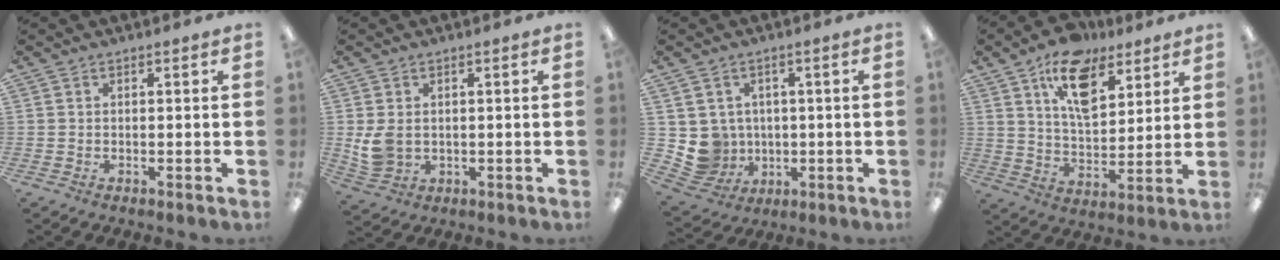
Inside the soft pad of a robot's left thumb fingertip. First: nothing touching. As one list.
[{"total": 5.3, "force": [0.9, 4.0, 3.3], "torque": [-0.074, -0.004, 0.017]}, {"total": 7.0, "force": [1.1, 6.9, 0.9], "torque": [-0.055, -0.009, 0.031]}, {"total": 14.4, "force": [9.0, 7.5, 8.4], "torque": [-0.130, -0.037, 0.159]}]